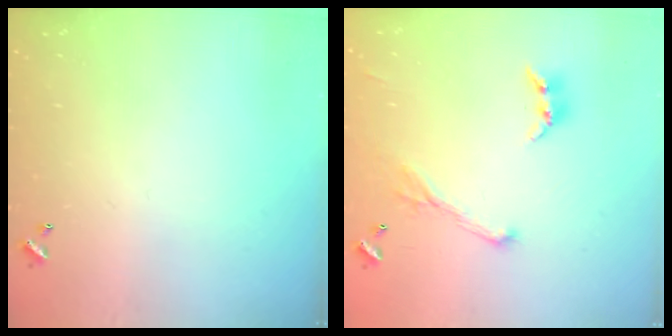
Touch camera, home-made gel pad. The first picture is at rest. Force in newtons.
{"total": 1.1, "press": 0.6, "slide": 0.9}